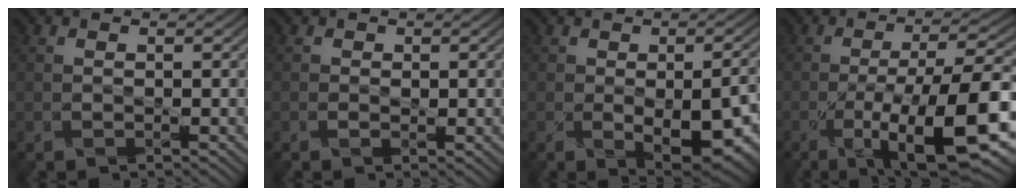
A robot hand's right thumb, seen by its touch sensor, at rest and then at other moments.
{"total": 0.8, "force": [-0.2, 0.7, 0.2], "torque": [-0.004, -0.006, -0.007]}
{"total": 9.2, "force": [-3.0, 5.0, 7.0], "torque": [-0.100, -0.032, -0.032]}
{"total": 14.3, "force": [-6.2, 3.6, 12.4], "torque": [-0.186, -0.001, -0.105]}